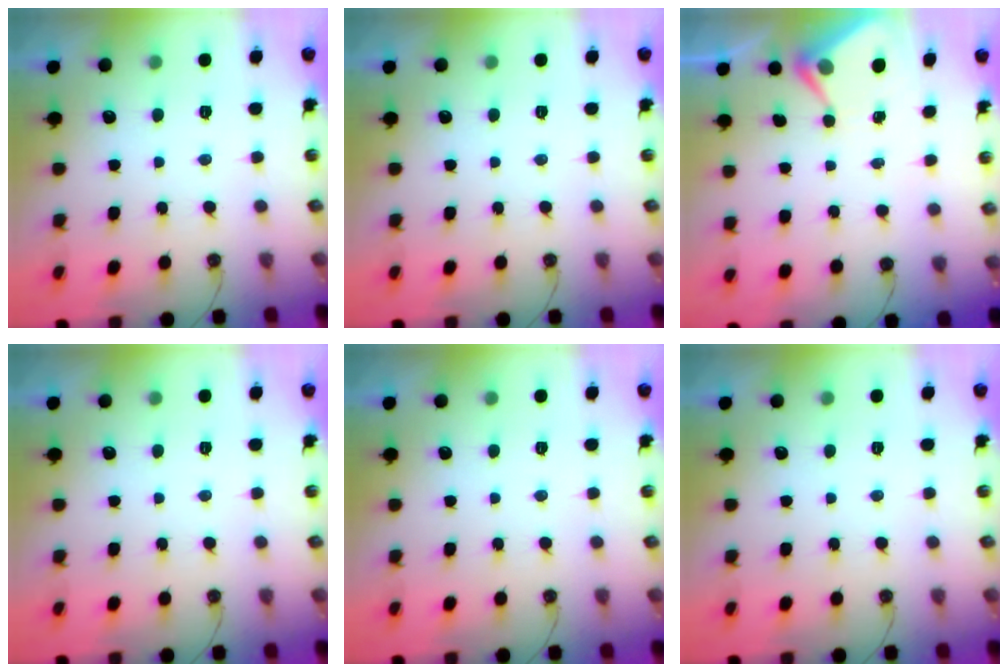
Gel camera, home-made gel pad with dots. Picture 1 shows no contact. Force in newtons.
{"total": 0.0}
{"total": 6.5, "press": 6.4, "slide": 0.6}
{"total": 0.0}
{"total": 0.0}
{"total": 0.0}